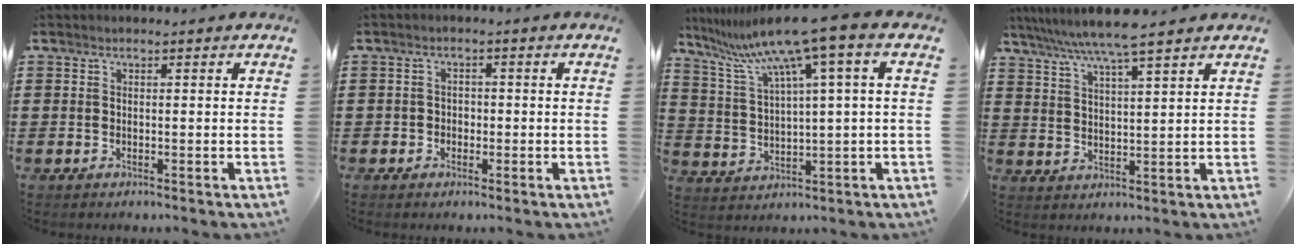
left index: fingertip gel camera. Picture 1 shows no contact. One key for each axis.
{"total": 1.5, "fx": -0.6, "fy": 1.4, "fz": 0.3, "tx": -0.010, "ty": 0.003, "tz": -0.015}
{"total": 9.1, "fx": 6.0, "fy": -0.6, "fz": 6.9, "tx": -0.161, "ty": -0.039, "tz": 0.094}
{"total": 6.6, "fx": 5.7, "fy": -0.5, "fz": 3.4, "tx": -0.083, "ty": -0.023, "tz": 0.098}